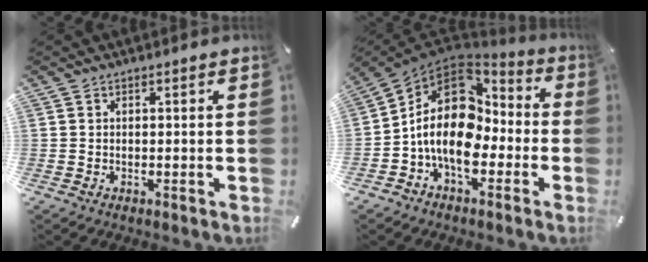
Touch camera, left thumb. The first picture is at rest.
{"total": 16.6, "force": [-2.4, 11.8, 11.3], "torque": [-0.214, 0.007, -0.044]}